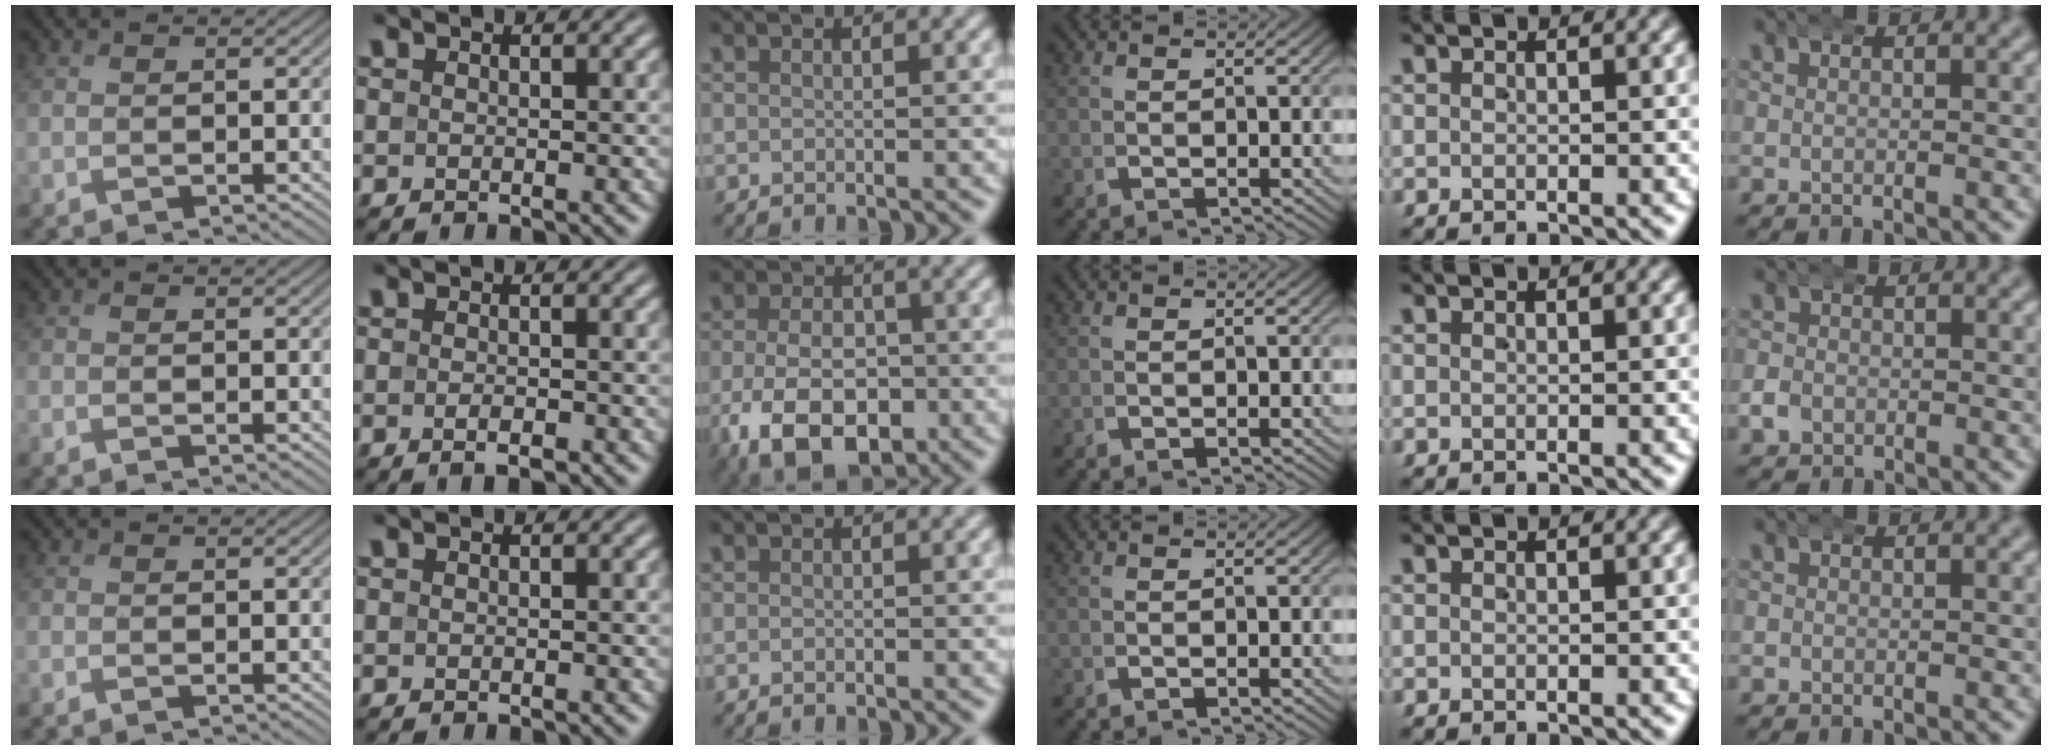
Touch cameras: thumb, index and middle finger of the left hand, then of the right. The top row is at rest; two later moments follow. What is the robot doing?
{"motion": "wrap", "object": "arm wrap"}